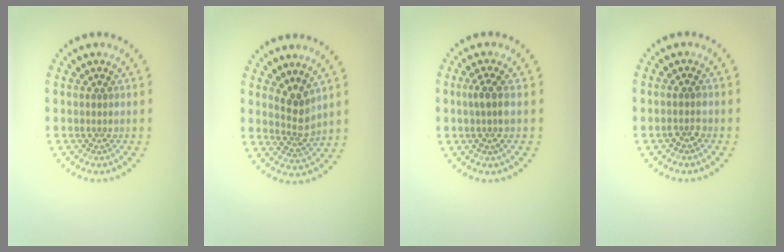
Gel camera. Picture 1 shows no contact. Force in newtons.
{"total": 2.4, "press": 1.9, "slide": 1.6}
{"total": 1.9, "press": 1.6, "slide": 1.0}
{"total": 1.2, "press": 1.2, "slide": 0.1}